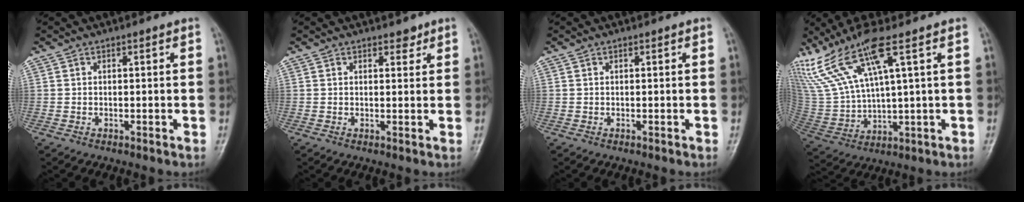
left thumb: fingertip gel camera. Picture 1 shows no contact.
{"total": 1.7, "force": [1.3, 0.9, 0.5], "torque": [0.006, -0.008, 0.015]}
{"total": 0.0}
{"total": 13.4, "force": [8.2, 2.0, 10.4], "torque": [-0.244, -0.025, 0.182]}